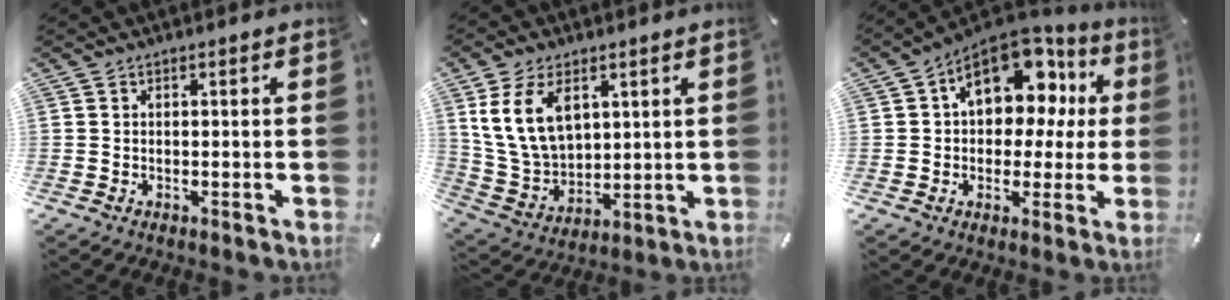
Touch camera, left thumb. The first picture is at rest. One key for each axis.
{"total": 12.7, "fx": 5.2, "fy": 9.1, "fz": 7.1, "tx": -0.168, "ty": -0.010, "tz": 0.099}
{"total": 15.9, "fx": 5.8, "fy": 10.3, "fz": 10.7, "tx": -0.157, "ty": -0.026, "tz": 0.101}